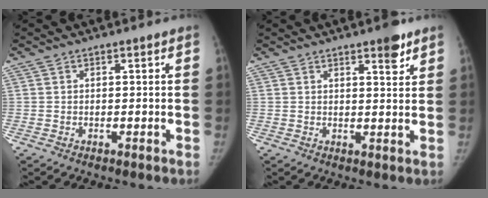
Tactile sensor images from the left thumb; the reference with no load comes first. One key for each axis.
{"total": 4.1, "fx": 2.8, "fy": 1.1, "fz": 2.8, "tx": -0.030, "ty": -0.017, "tz": 0.037}